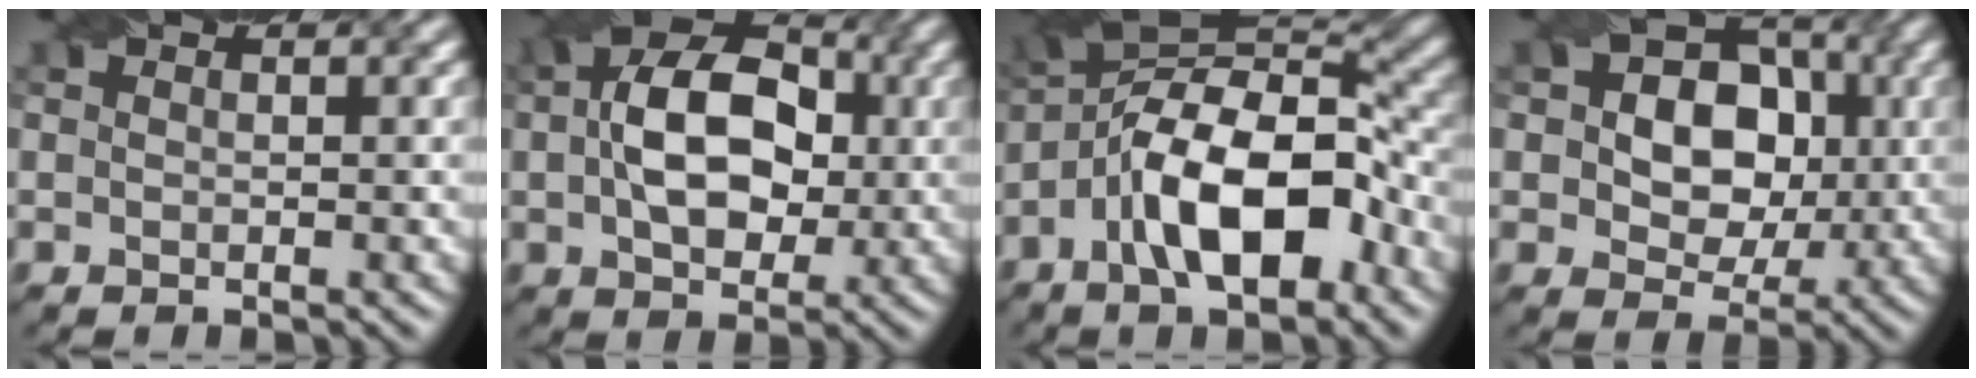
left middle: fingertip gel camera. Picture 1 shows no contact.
{"total": 9.6, "force": [0.8, 6.2, 7.3], "torque": [-0.127, 0.011, 0.005]}
{"total": 11.5, "force": [-3.6, 4.6, 9.9], "torque": [-0.166, 0.017, -0.069]}
{"total": 8.6, "force": [1.2, 6.7, 5.1], "torque": [-0.065, 0.025, 0.006]}